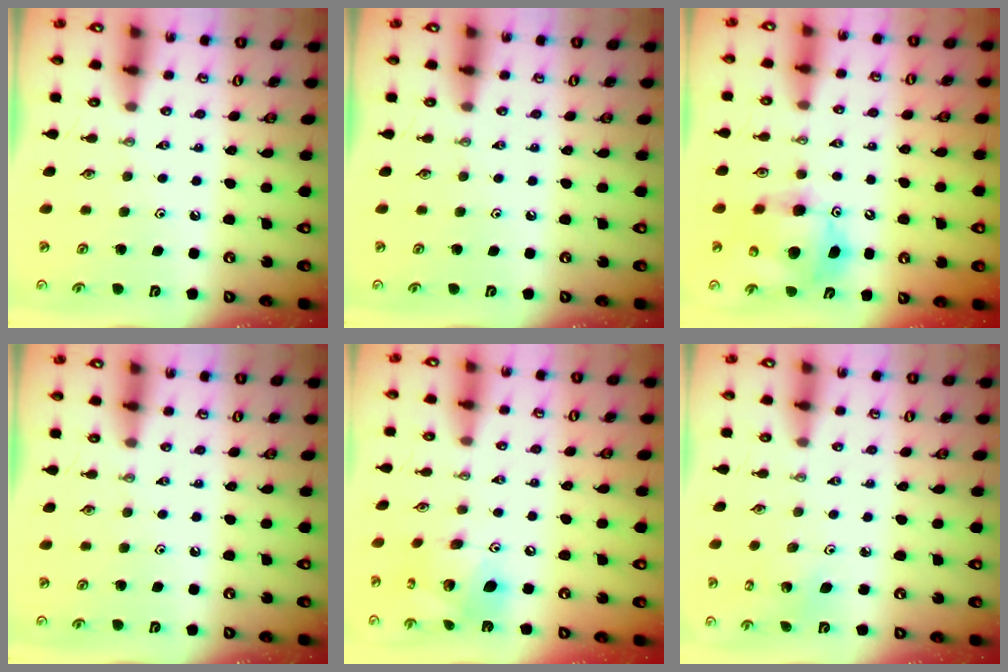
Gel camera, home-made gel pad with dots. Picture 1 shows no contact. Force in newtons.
{"total": 0.0}
{"total": 12.9, "press": 12.6, "slide": 2.8}
{"total": 0.0}
{"total": 14.9, "press": 14.8, "slide": 1.3}
{"total": 2.1, "press": 2.1, "slide": 0.1}